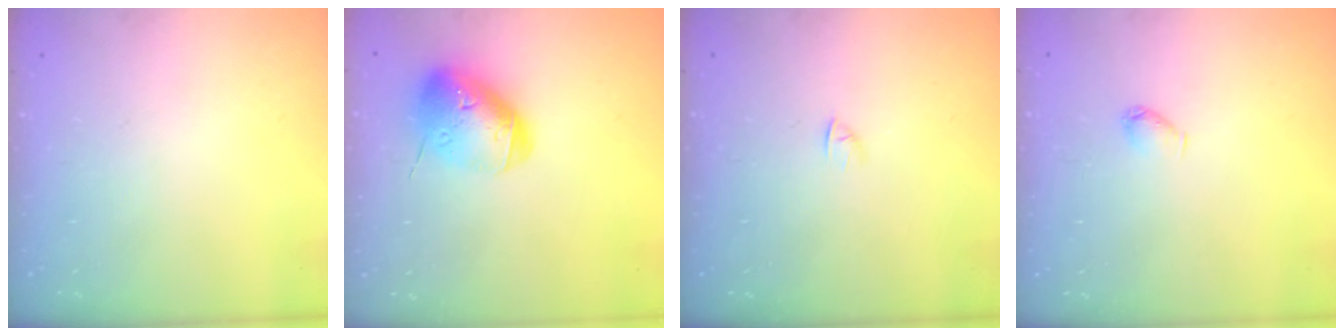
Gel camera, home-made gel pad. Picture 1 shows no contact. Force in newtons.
{"total": 15.7, "press": 15.5, "slide": 2.5}
{"total": 2.4, "press": 2.3, "slide": 0.7}
{"total": 3.0, "press": 3.0, "slide": 0.3}